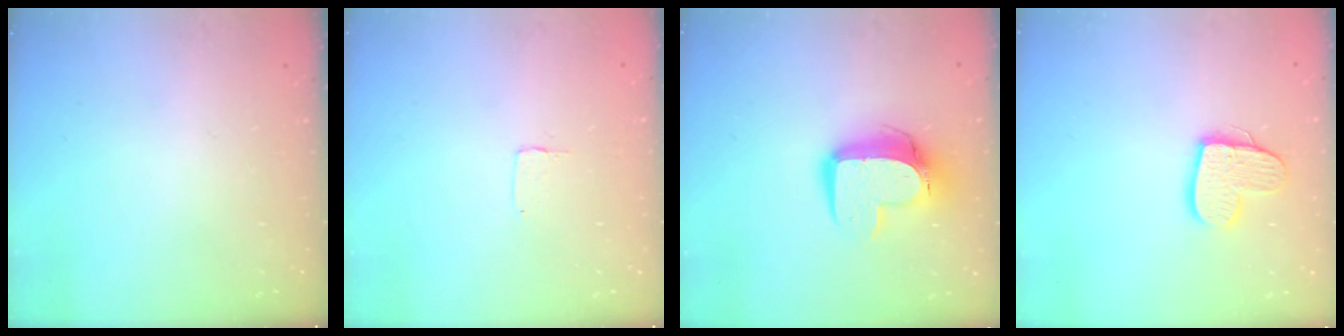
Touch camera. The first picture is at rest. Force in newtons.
{"total": 3.1, "press": 3.1, "slide": 0.2}
{"total": 13.5, "press": 13.4, "slide": 1.3}
{"total": 11.9, "press": 11.8, "slide": 1.1}